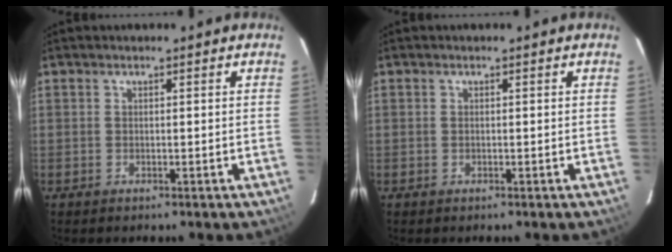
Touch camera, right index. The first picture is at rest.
{"total": 0.0}